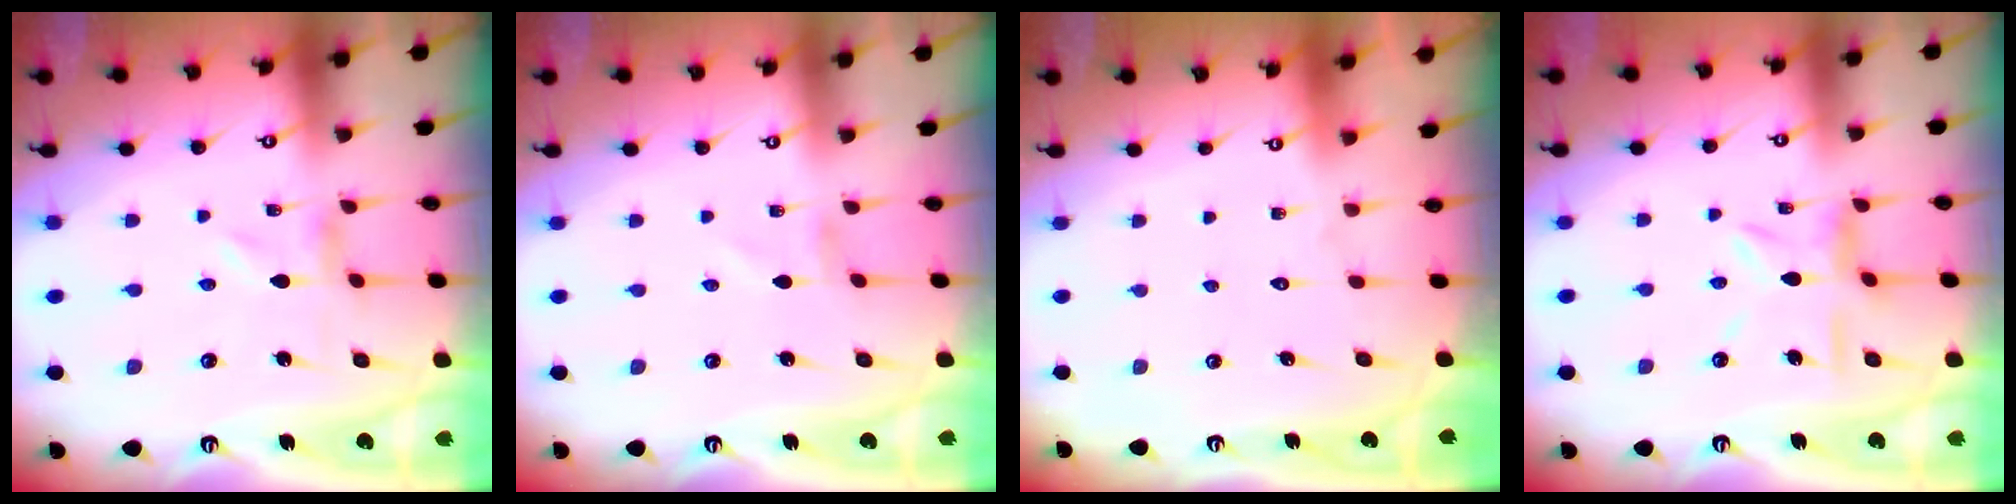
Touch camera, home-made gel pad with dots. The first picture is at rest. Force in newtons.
{"total": 1.1, "press": 1.1, "slide": 0.1}
{"total": 1.5, "press": 1.5, "slide": 0.1}
{"total": 9.0, "press": 9.0, "slide": 0.8}